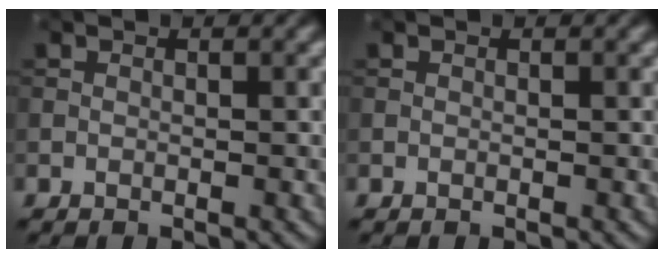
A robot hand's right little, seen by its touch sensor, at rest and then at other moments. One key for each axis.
{"total": 0.0}